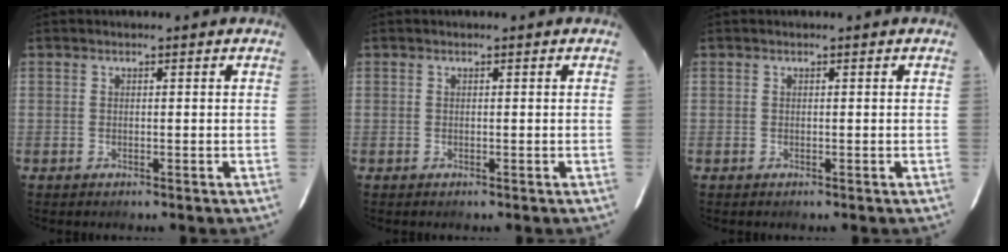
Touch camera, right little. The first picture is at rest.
{"total": 0.0}
{"total": 0.0}